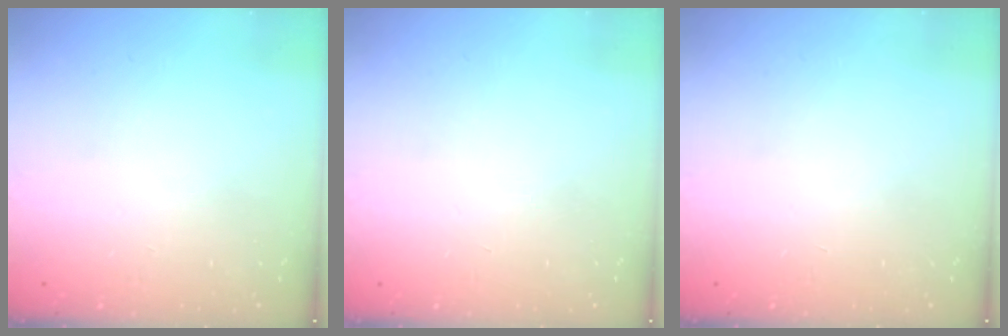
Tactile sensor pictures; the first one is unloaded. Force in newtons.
{"total": 0.0}
{"total": 0.0}